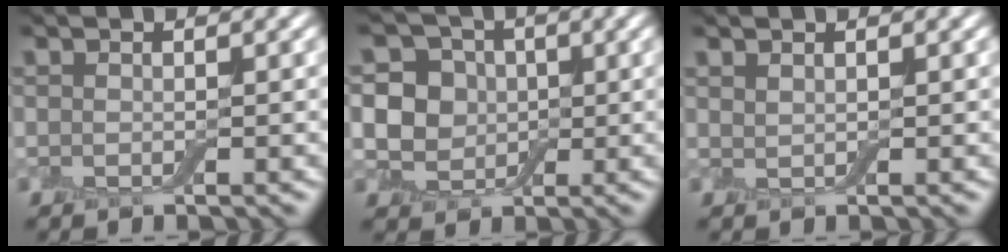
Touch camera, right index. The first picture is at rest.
{"total": 6.8, "force": [0.7, 6.1, 3.0], "torque": [-0.041, 0.029, -0.015]}
{"total": 0.6, "force": [0.5, 0.2, 0.1], "torque": [-0.005, 0.002, 0.013]}